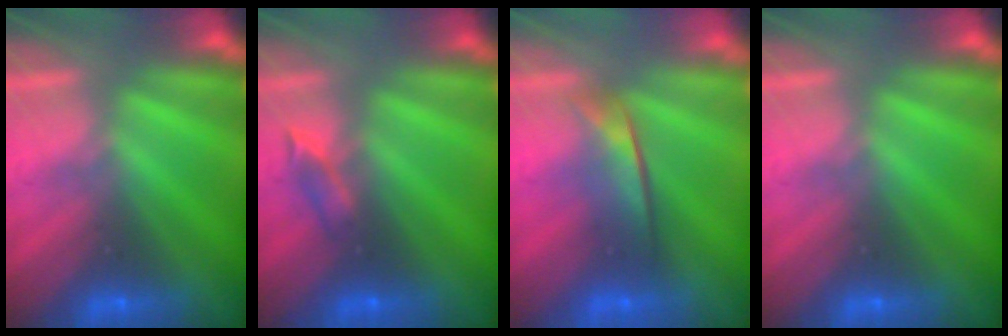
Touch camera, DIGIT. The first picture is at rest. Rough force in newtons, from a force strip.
{"total": 2.2}
{"total": 2.0}
{"total": 0.0}